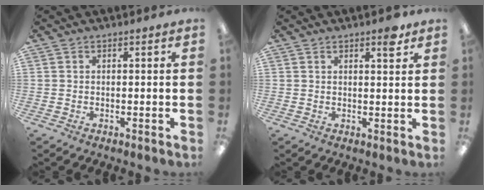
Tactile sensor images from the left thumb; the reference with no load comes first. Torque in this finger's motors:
{"motor_torque": [-0.01, 0.06, -0.35, 0.15, 0.03]}